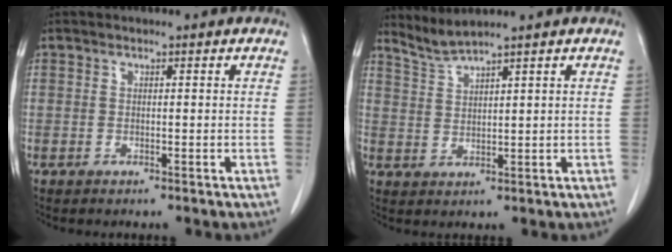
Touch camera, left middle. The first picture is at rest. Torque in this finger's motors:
{"motor_torque": [0.02, -0.49, -0.09, 0.00]}